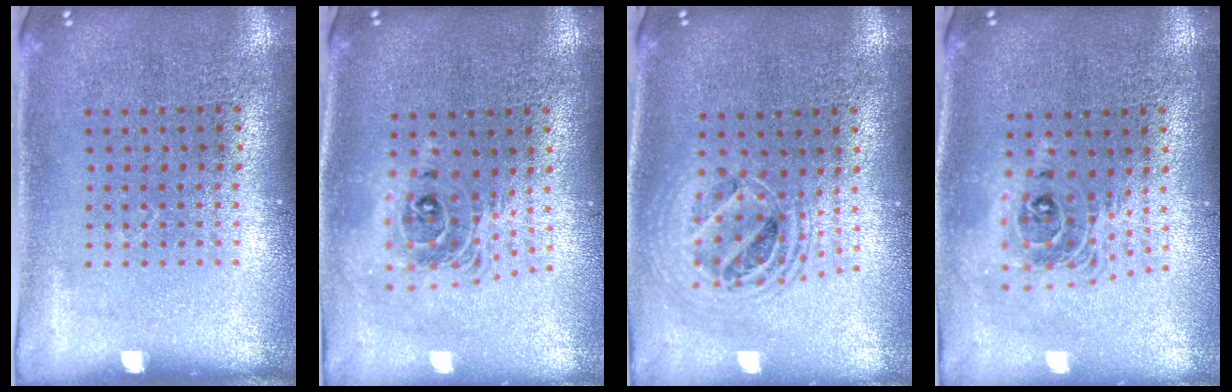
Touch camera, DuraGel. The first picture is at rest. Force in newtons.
{"total": 1.9, "press": 1.5, "slide": 1.3}
{"total": 1.9, "press": 1.6, "slide": 1.1}
{"total": 1.9, "press": 1.5, "slide": 1.3}